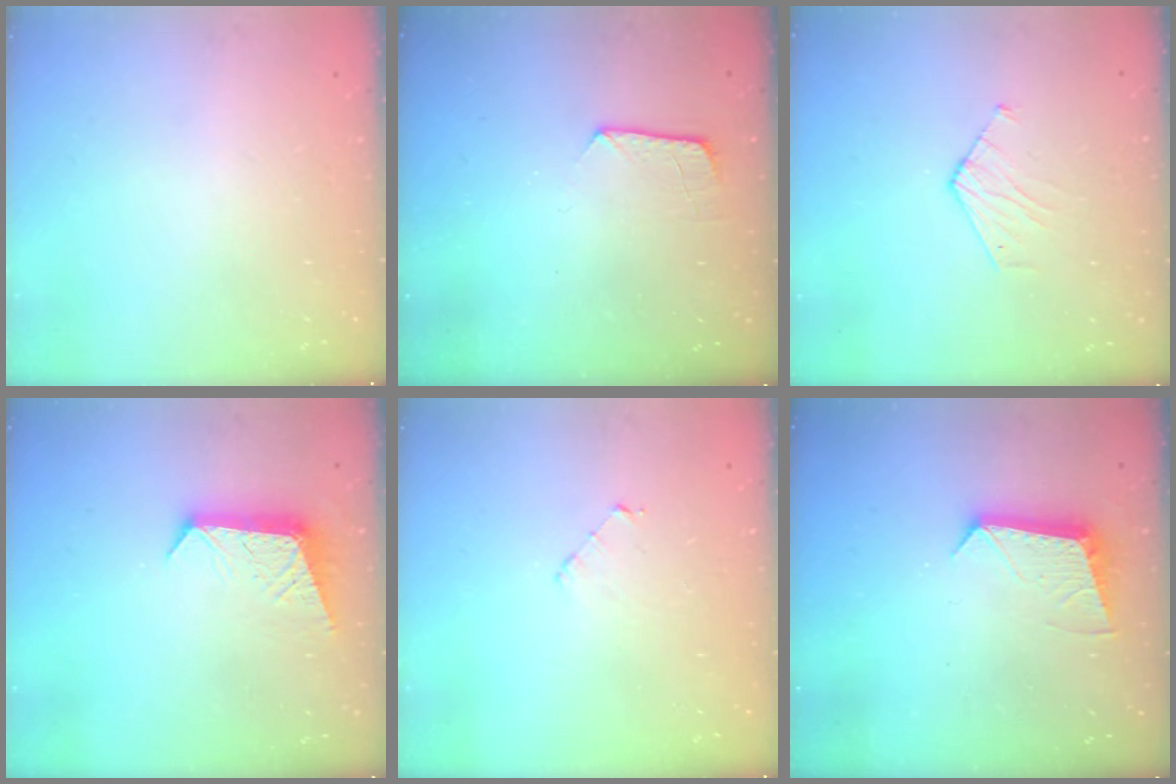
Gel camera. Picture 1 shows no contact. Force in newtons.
{"total": 5.9, "press": 5.8, "slide": 0.6}
{"total": 3.7, "press": 3.6, "slide": 0.3}
{"total": 8.9, "press": 8.9, "slide": 0.5}
{"total": 3.0, "press": 3.0, "slide": 0.3}
{"total": 10.9, "press": 10.9, "slide": 0.5}